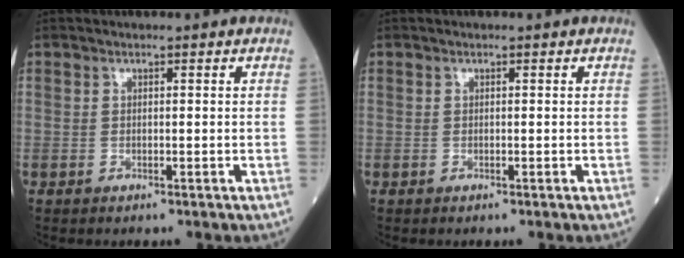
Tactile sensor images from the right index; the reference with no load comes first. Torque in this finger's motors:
{"motor_torque": [0.01, 0.01, 0.00, -0.01]}